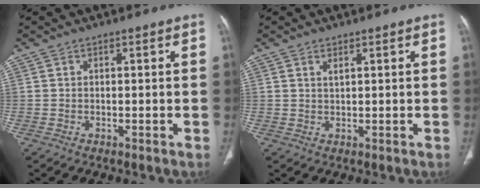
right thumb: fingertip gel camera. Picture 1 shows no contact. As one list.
[{"total": 1.3, "force": [0.8, 0.5, 0.9], "torque": [-0.016, -0.003, 0.016]}]